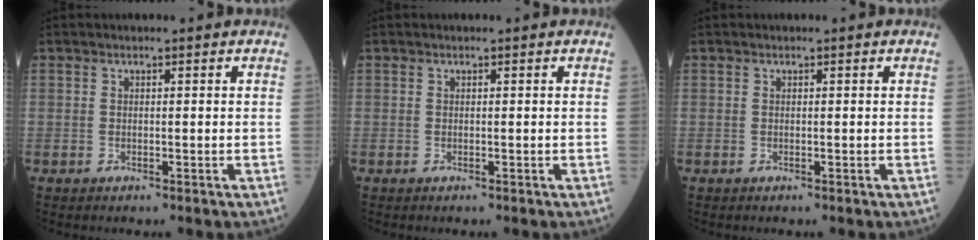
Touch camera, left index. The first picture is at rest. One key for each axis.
{"total": 0.0}
{"total": 0.0}